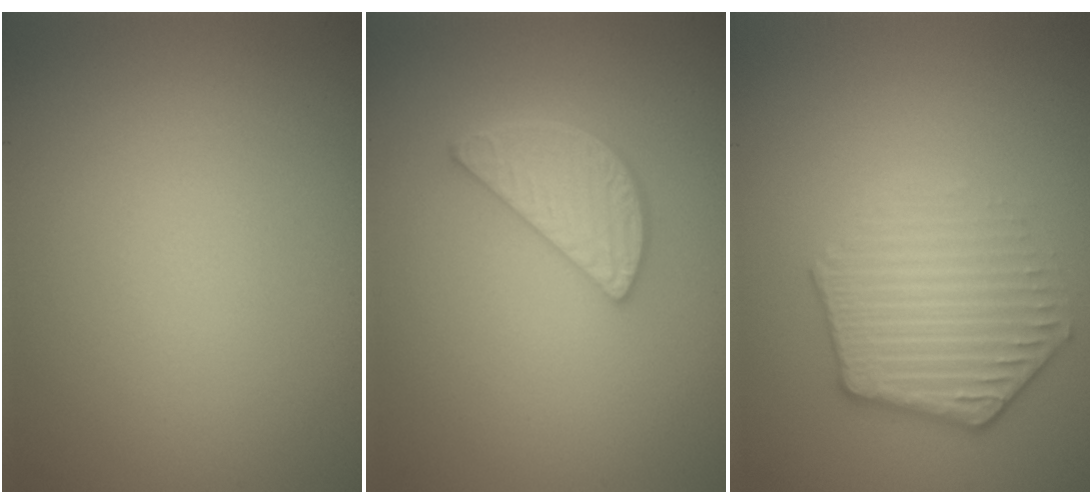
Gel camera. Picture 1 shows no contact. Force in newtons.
{"total": 3.7, "press": 3.1, "slide": 2.0}
{"total": 4.1, "press": 3.2, "slide": 2.7}